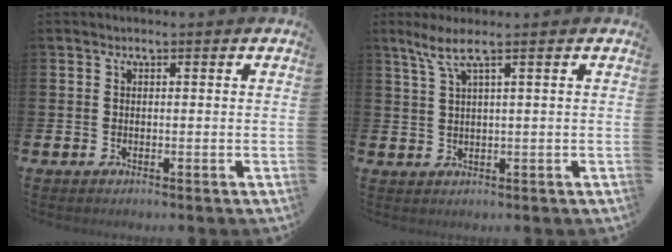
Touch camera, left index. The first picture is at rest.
{"total": 3.6, "force": [2.1, -0.1, 3.0], "torque": [-0.066, 0.004, 0.036]}